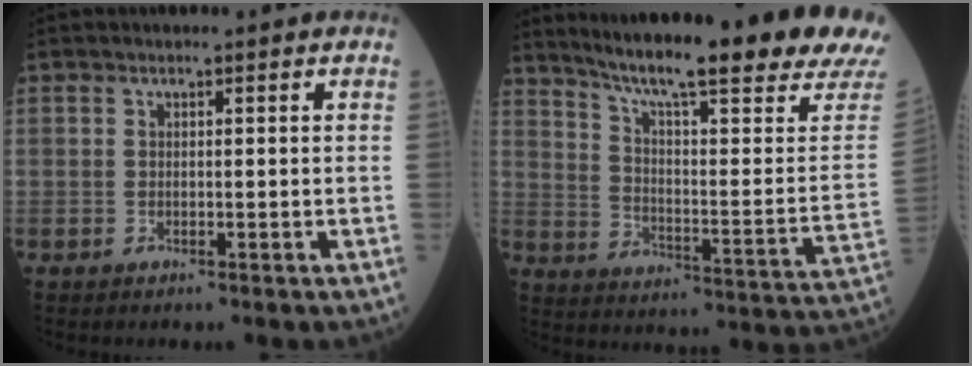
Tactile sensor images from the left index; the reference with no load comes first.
{"total": 26.7, "force": [21.8, 0.0, 15.3], "torque": [-0.237, -0.073, 0.292]}